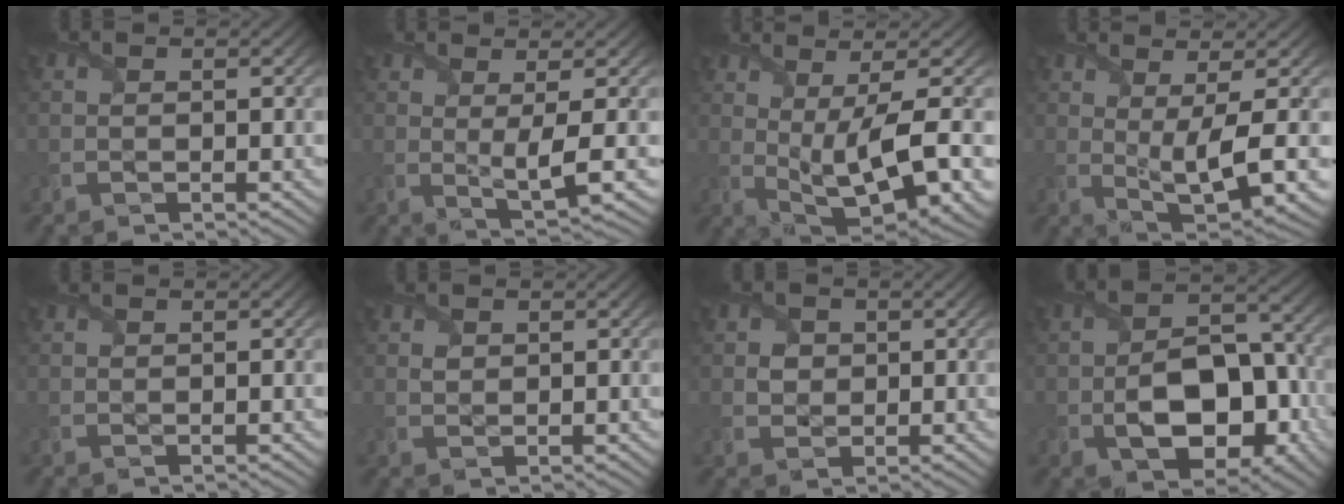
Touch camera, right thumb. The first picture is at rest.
{"total": 4.3, "force": [0.5, 0.5, 4.2], "torque": [-0.087, 0.005, 0.011]}
{"total": 12.4, "force": [0.8, 4.1, 11.6], "torque": [-0.208, 0.002, 0.036]}
{"total": 7.9, "force": [0.7, 2.0, 7.7], "torque": [-0.141, 0.000, 0.018]}
{"total": 0.0}
{"total": 1.1, "force": [0.4, 0.9, 0.5], "torque": [-0.013, -0.003, 0.008]}
{"total": 2.3, "force": [0.3, 2.1, 0.9], "torque": [-0.022, -0.003, 0.001]}
{"total": 11.7, "force": [-3.3, 7.1, 8.6], "torque": [-0.148, -0.022, -0.041]}